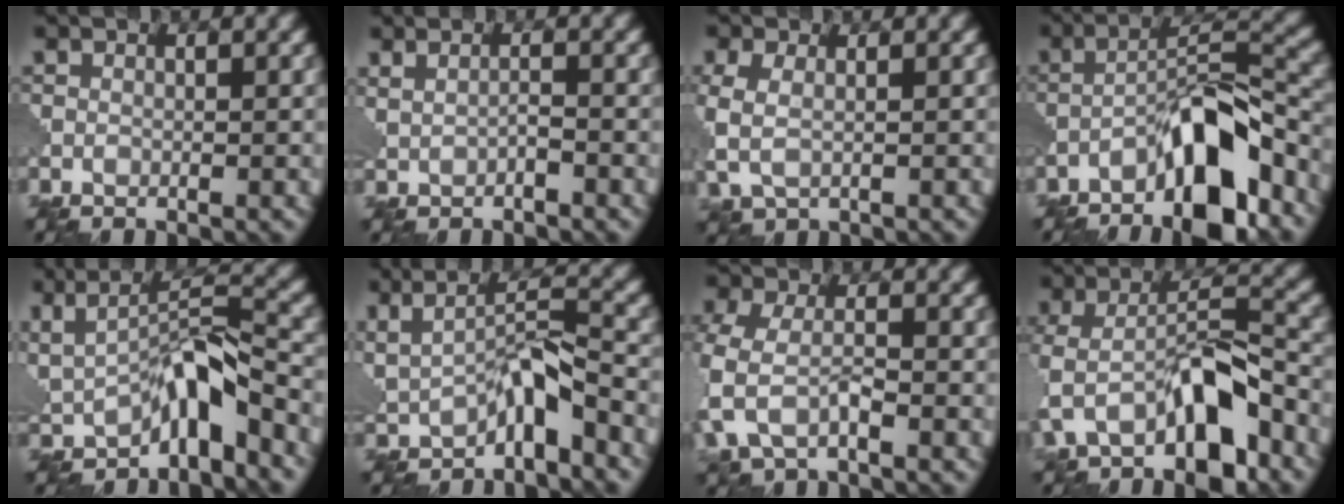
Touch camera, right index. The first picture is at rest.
{"total": 1.0, "force": [-0.1, 0.2, 1.0], "torque": [-0.025, -0.004, 0.001]}
{"total": 3.9, "force": [-0.2, 2.5, 2.9], "torque": [-0.081, -0.006, -0.002]}
{"total": 9.1, "force": [-5.4, 2.6, 6.8], "torque": [-0.103, 0.022, -0.098]}
{"total": 5.9, "force": [-1.7, 1.7, 5.4], "torque": [-0.085, 0.003, -0.032]}
{"total": 4.7, "force": [-1.1, 1.2, 4.4], "torque": [-0.077, 0.001, -0.021]}
{"total": 4.8, "force": [-1.9, 2.6, 3.6], "torque": [-0.097, -0.007, -0.043]}
{"total": 7.5, "force": [-3.4, 3.1, 6.0], "torque": [-0.114, 0.006, -0.069]}